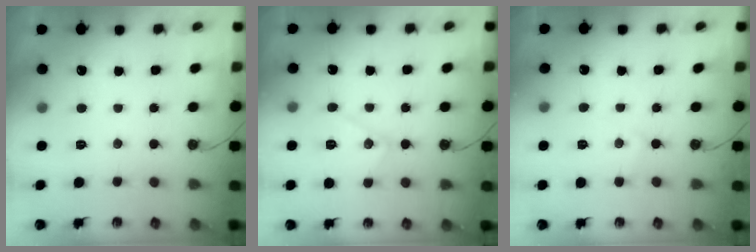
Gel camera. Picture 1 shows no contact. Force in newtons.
{"total": 10.6, "press": 10.6, "slide": 0.6}
{"total": 4.0, "press": 3.9, "slide": 0.6}